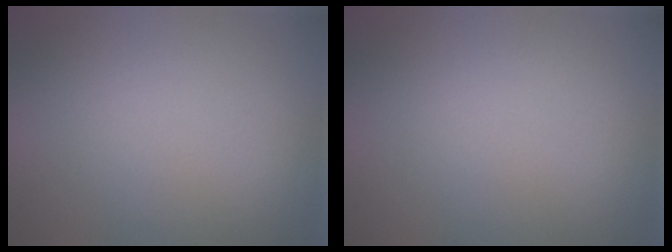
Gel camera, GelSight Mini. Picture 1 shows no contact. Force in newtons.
{"total": 0.0}